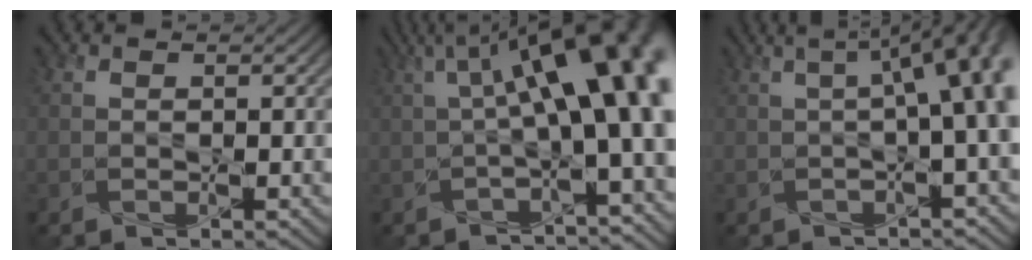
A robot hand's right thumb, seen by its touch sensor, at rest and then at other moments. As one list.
[{"total": 13.1, "force": [1.7, 3.8, 12.4], "torque": [-0.183, 0.016, 0.023]}, {"total": 8.6, "force": [1.0, 2.0, 8.3], "torque": [-0.106, 0.021, 0.010]}]